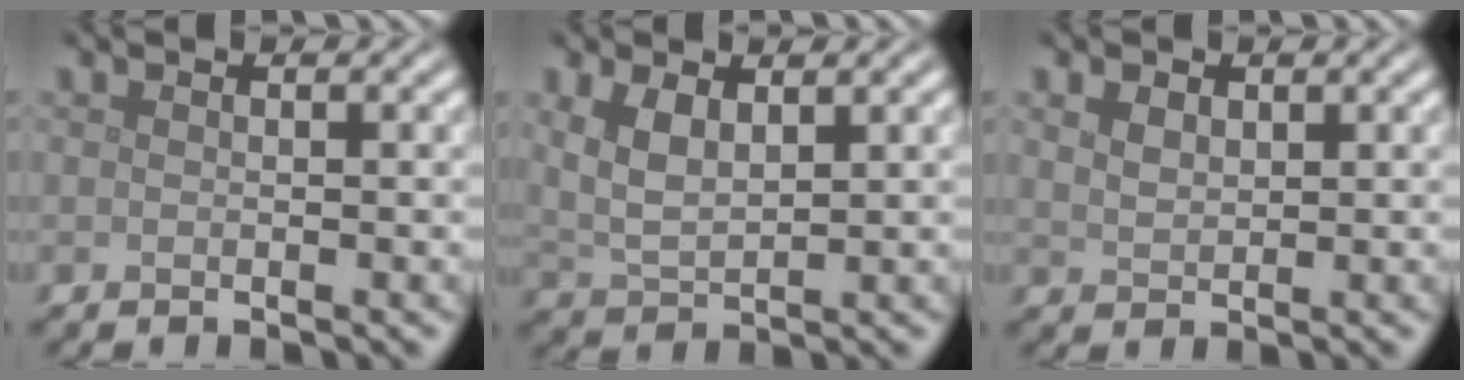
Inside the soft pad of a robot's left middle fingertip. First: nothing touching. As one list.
[{"total": 3.4, "force": [1.3, 1.5, 2.7], "torque": [-0.064, -0.001, 0.030]}, {"total": 1.7, "force": [0.9, 1.0, 0.9], "torque": [-0.020, 0.001, 0.021]}]